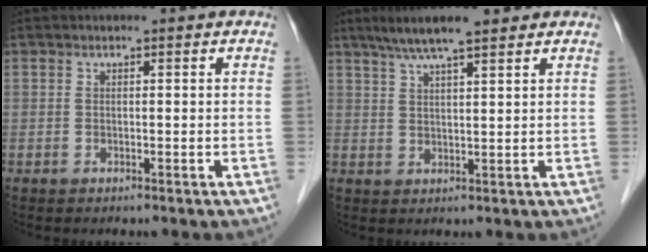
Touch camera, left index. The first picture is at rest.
{"total": 8.1, "force": [6.2, 0.7, 5.2], "torque": [-0.085, 0.027, 0.101]}